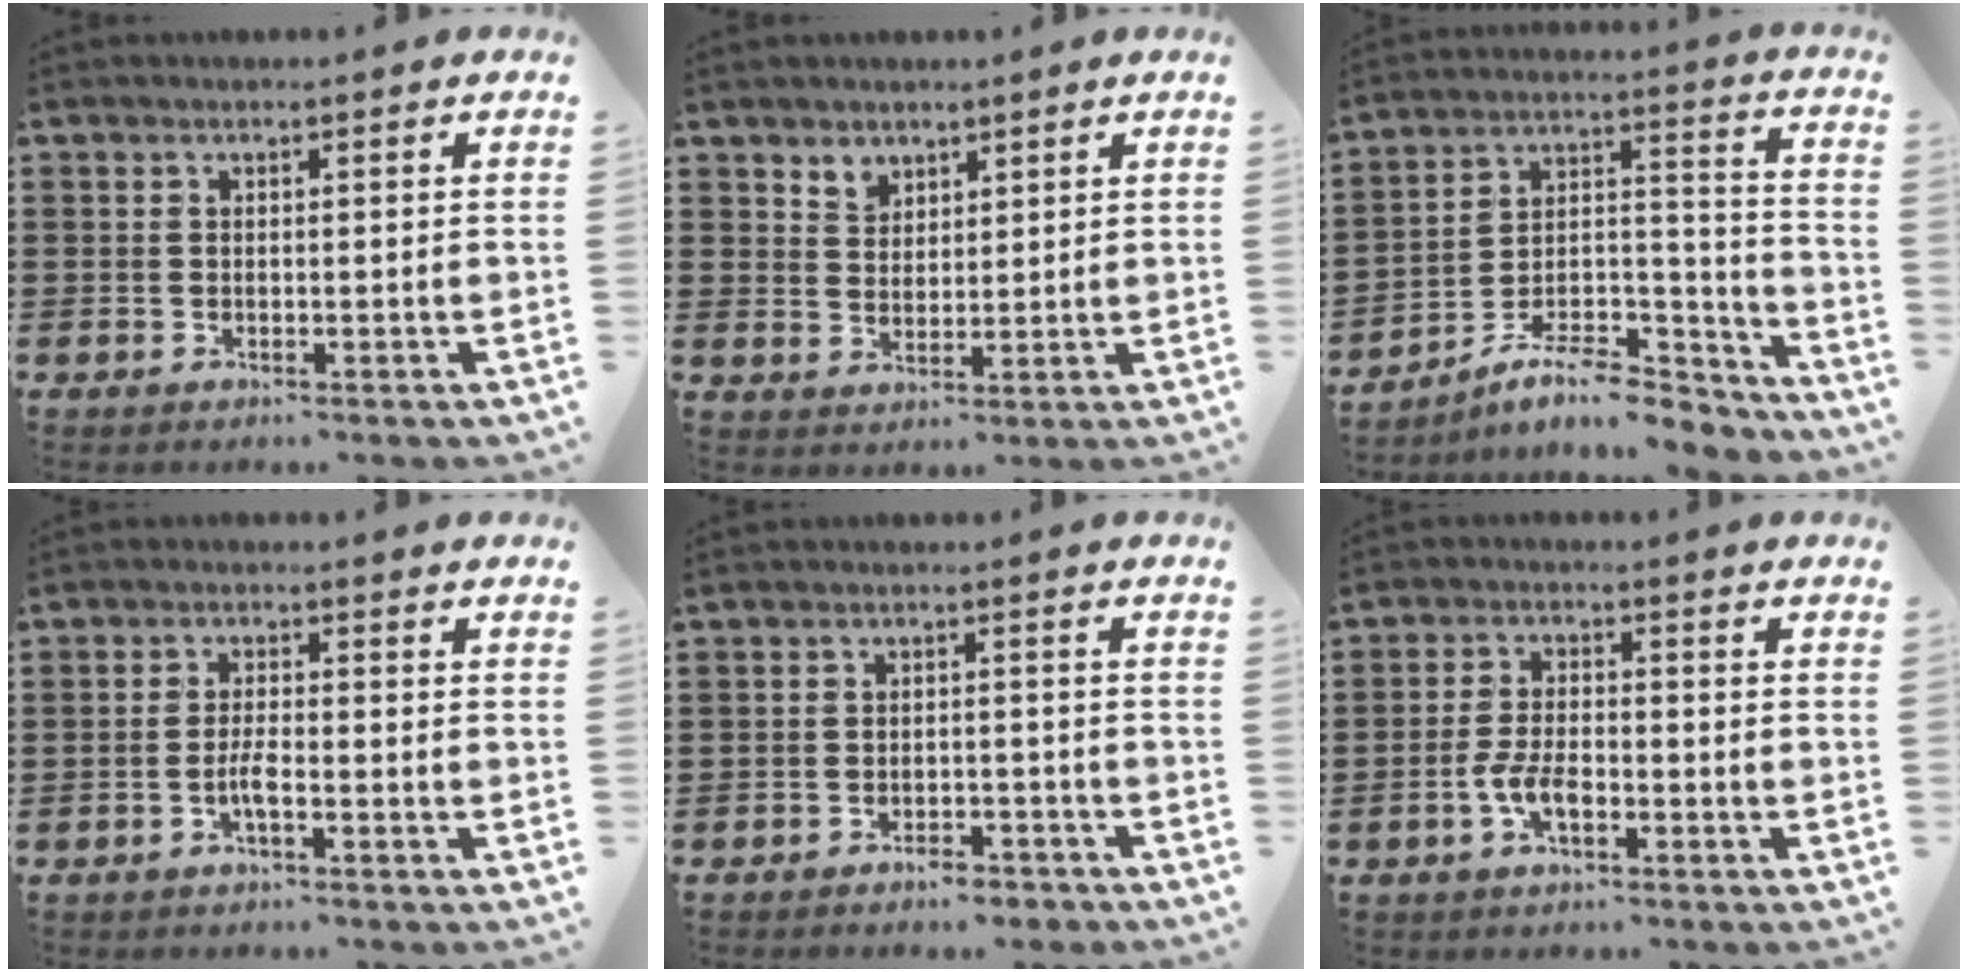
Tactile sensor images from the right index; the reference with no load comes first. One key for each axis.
{"total": 2.9, "fx": 2.2, "fy": 1.9, "fz": 0.0, "tx": -0.011, "ty": 0.006, "tz": 0.043}
{"total": 9.6, "fx": -8.2, "fy": 2.5, "fz": 4.4, "tx": -0.068, "ty": 0.021, "tz": -0.154}
{"total": 3.0, "fx": -1.4, "fy": 0.5, "fz": 2.6, "tx": -0.063, "ty": -0.005, "tz": -0.029}
{"total": 2.9, "fx": -2.8, "fy": 0.6, "fz": 0.5, "tx": -0.013, "ty": 0.003, "tz": -0.058}
{"total": 4.6, "fx": -2.0, "fy": 2.0, "fz": 3.6, "tx": -0.091, "ty": -0.005, "tz": -0.042}